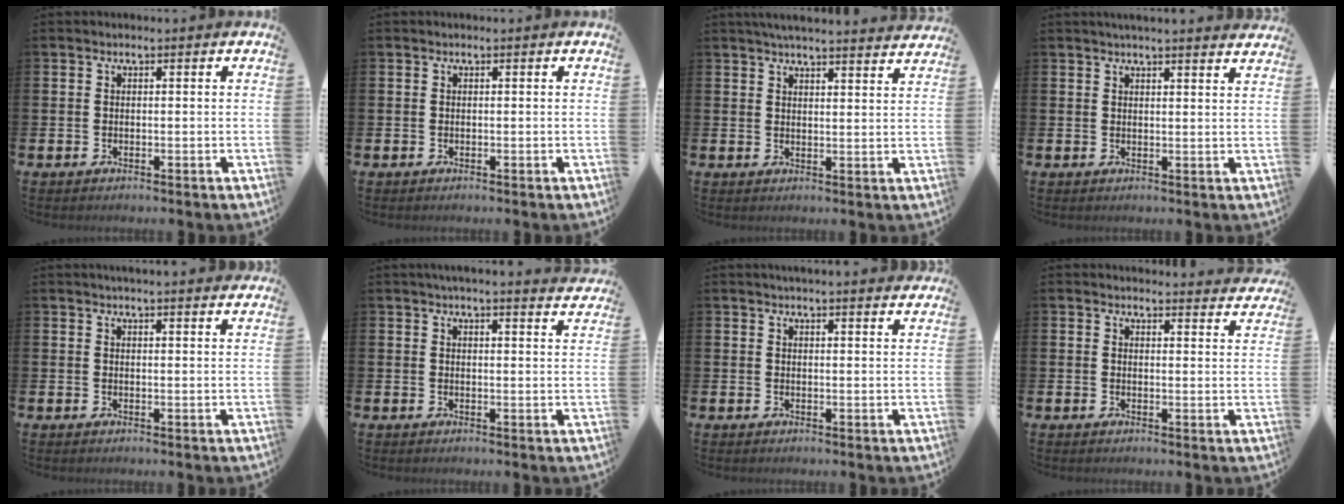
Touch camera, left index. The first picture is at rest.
{"total": 0.0}
{"total": 4.6, "force": [4.6, -0.1, 0.8], "torque": [-0.020, -0.023, 0.081]}
{"total": 2.9, "force": [2.9, -0.2, 0.4], "torque": [-0.001, -0.018, 0.050]}
{"total": 2.2, "force": [2.2, -0.2, 0.2], "torque": [0.006, -0.015, 0.038]}
{"total": 3.6, "force": [3.5, -0.4, 0.6], "torque": [-0.007, -0.021, 0.061]}
{"total": 2.6, "force": [2.6, -0.3, 0.2], "torque": [-0.004, -0.013, 0.047]}
{"total": 3.0, "force": [3.0, 0.2, -0.1], "torque": [0.008, -0.023, 0.051]}